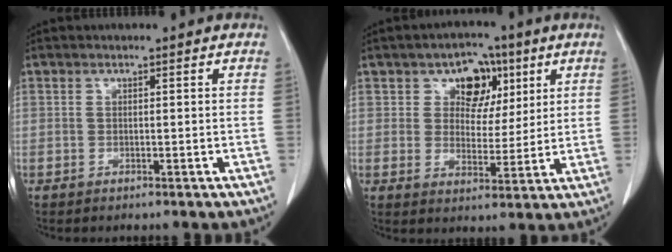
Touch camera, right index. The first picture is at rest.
{"total": 7.2, "force": [3.3, 5.2, 3.8], "torque": [-0.043, 0.016, 0.050]}